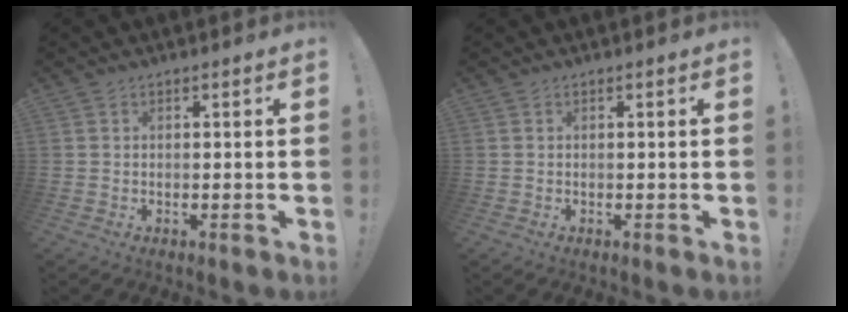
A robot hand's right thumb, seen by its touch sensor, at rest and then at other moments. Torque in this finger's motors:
{"motor_torque": [0.00, 0.00, 0.00, 0.00, 0.00]}